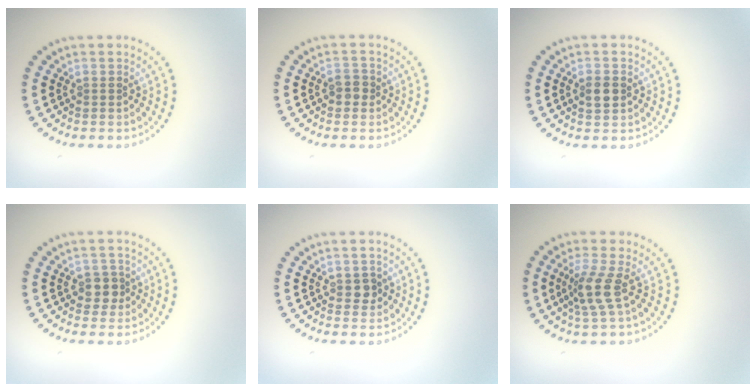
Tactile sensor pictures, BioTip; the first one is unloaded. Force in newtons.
{"total": 1.4, "press": 1.4, "slide": 0.2}
{"total": 1.9, "press": 1.9, "slide": 0.2}
{"total": 2.0, "press": 1.8, "slide": 0.9}
{"total": 1.2, "press": 1.2, "slide": 0.3}
{"total": 2.8, "press": 2.2, "slide": 1.8}